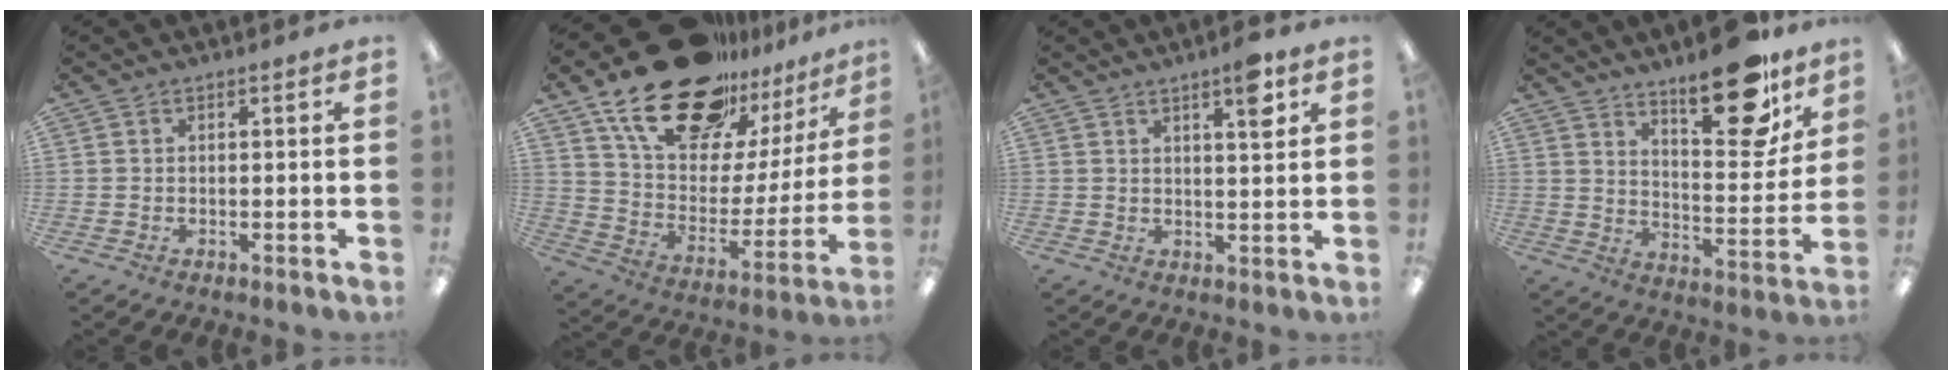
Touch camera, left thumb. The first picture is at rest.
{"total": 25.3, "force": [18.3, 12.6, 12.0], "torque": [-0.205, -0.102, 0.329]}
{"total": 5.7, "force": [3.5, 1.1, 4.4], "torque": [-0.056, -0.016, 0.051]}
{"total": 18.4, "force": [13.7, 6.1, 10.7], "torque": [-0.140, -0.093, 0.223]}